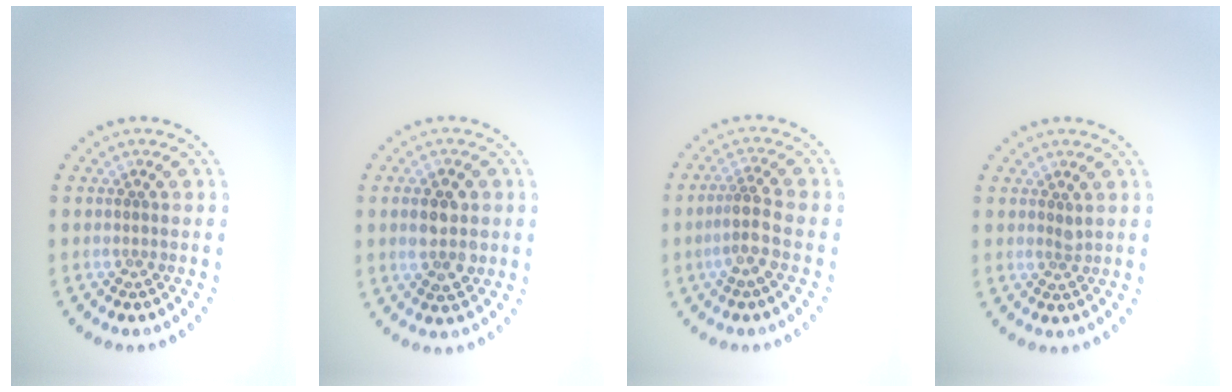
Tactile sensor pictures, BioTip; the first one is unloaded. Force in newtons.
{"total": 3.8, "press": 3.8, "slide": 0.2}
{"total": 2.6, "press": 2.0, "slide": 1.5}
{"total": 0.6, "press": 0.5, "slide": 0.3}